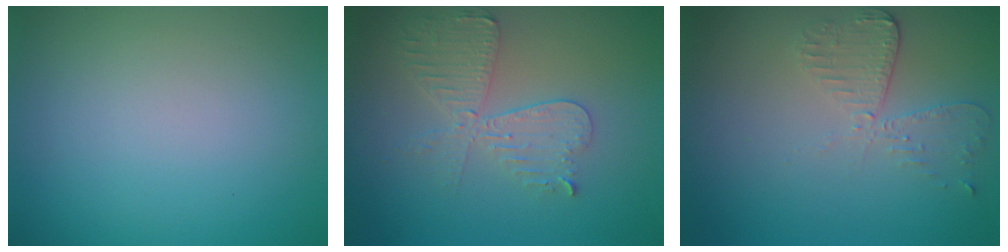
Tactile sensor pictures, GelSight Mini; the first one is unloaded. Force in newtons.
{"total": 4.4, "press": 3.8, "slide": 2.1}
{"total": 2.9, "press": 2.6, "slide": 1.3}